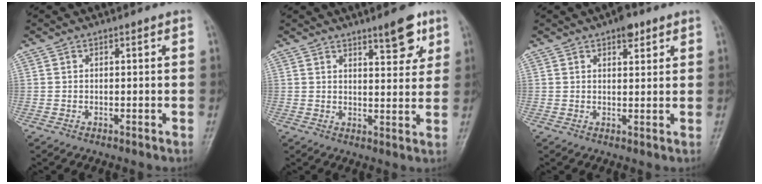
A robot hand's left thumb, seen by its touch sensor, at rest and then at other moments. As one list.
[{"total": 7.0, "force": [4.5, 2.3, 4.8], "torque": [-0.047, -0.027, 0.059]}, {"total": 3.8, "force": [2.4, 1.7, 2.4], "torque": [-0.021, -0.010, 0.034]}]